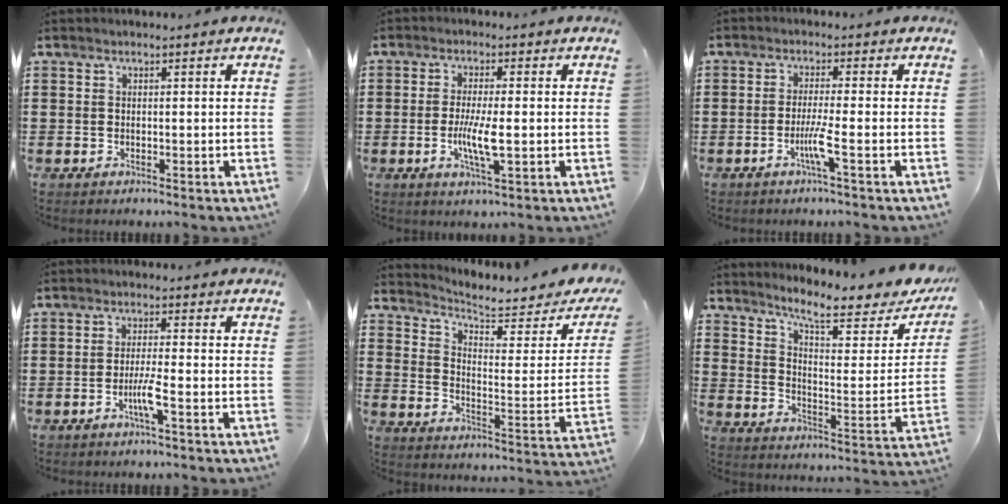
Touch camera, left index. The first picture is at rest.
{"total": 5.7, "force": [-0.8, 1.0, 5.5], "torque": [-0.108, -0.006, -0.020]}
{"total": 4.0, "force": [-1.8, -0.4, 3.5], "torque": [-0.067, -0.011, -0.038]}
{"total": 3.8, "force": [-1.7, 0.0, 3.4], "torque": [-0.065, -0.007, -0.035]}
{"total": 5.3, "force": [4.7, 0.7, 2.3], "torque": [-0.062, -0.036, 0.075]}
{"total": 8.8, "force": [7.3, 1.1, 4.8], "torque": [-0.096, -0.044, 0.120]}